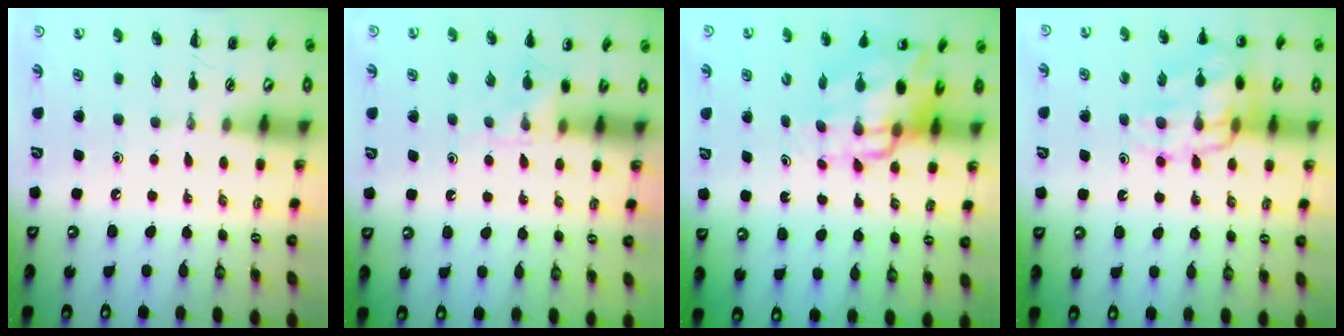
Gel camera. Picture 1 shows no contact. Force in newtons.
{"total": 5.3, "press": 4.9, "slide": 2.1}
{"total": 12.1, "press": 11.6, "slide": 3.3}
{"total": 15.2, "press": 15.0, "slide": 2.7}